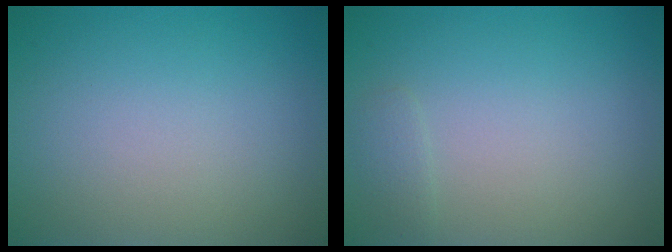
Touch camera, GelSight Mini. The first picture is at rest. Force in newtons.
{"total": 0.9, "press": 0.9, "slide": 0.0}